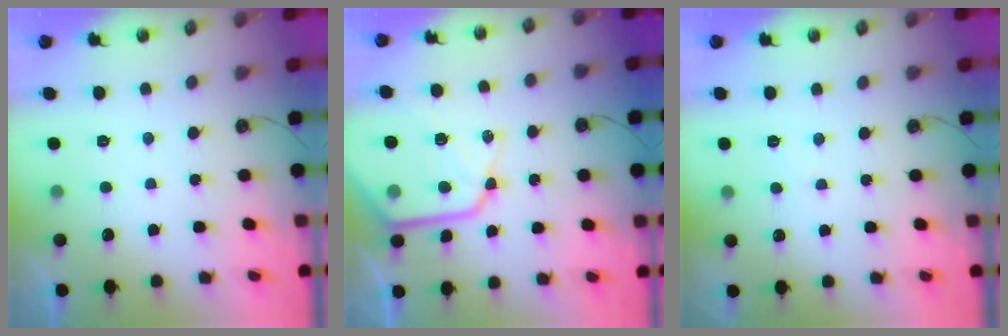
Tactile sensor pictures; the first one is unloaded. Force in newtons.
{"total": 16.1, "press": 16.1, "slide": 1.6}
{"total": 3.5, "press": 3.5, "slide": 0.5}